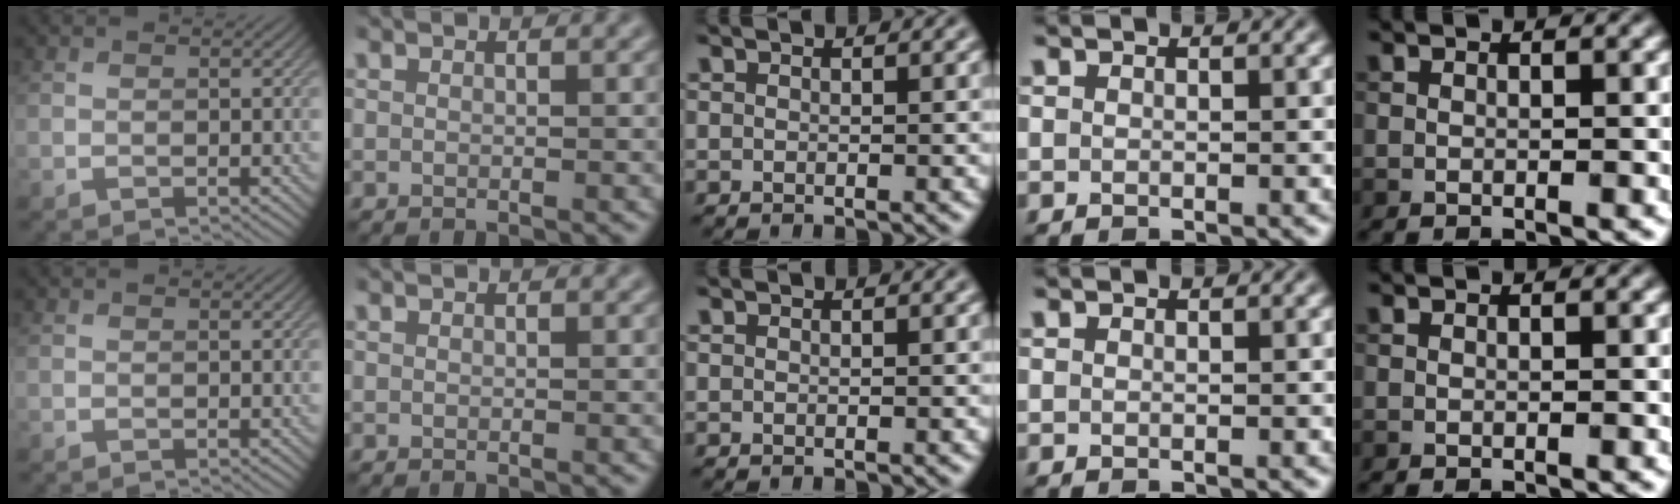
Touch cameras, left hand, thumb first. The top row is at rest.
{}